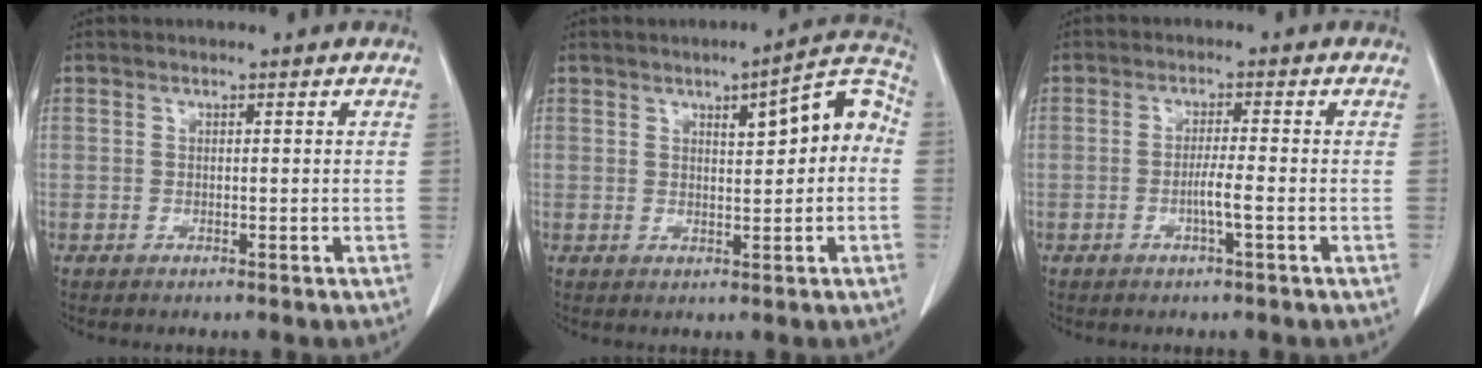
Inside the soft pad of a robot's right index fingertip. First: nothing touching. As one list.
[{"total": 7.6, "force": [1.2, 2.2, 7.2], "torque": [-0.089, 0.032, 0.012]}, {"total": 2.9, "force": [-1.0, -0.3, 2.7], "torque": [-0.048, -0.002, -0.019]}]